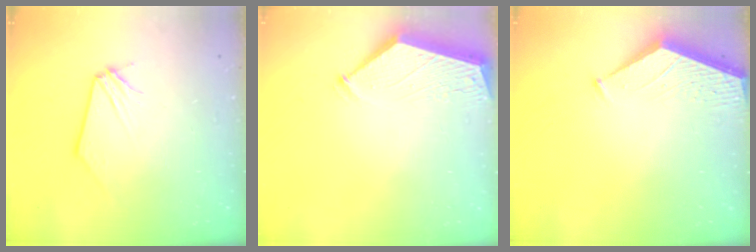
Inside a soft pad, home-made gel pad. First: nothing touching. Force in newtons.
{"total": 3.1, "press": 3.1, "slide": 0.4}
{"total": 1.5, "press": 1.4, "slide": 0.2}